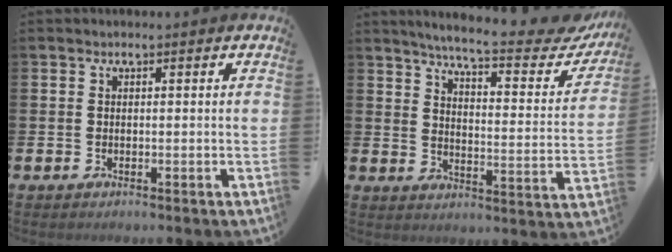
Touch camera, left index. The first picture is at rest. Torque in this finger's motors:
{"motor_torque": [1.07, -1.07, 0.80, 0.20]}